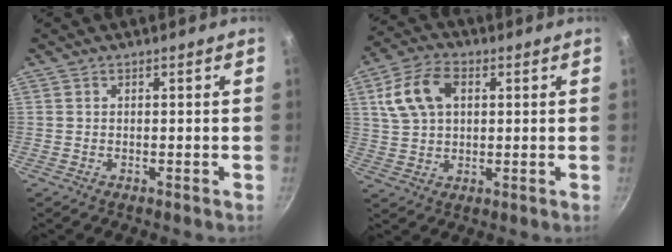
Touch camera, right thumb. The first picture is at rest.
{"total": 10.6, "force": [3.0, 6.9, 7.5], "torque": [-0.140, 0.013, 0.055]}